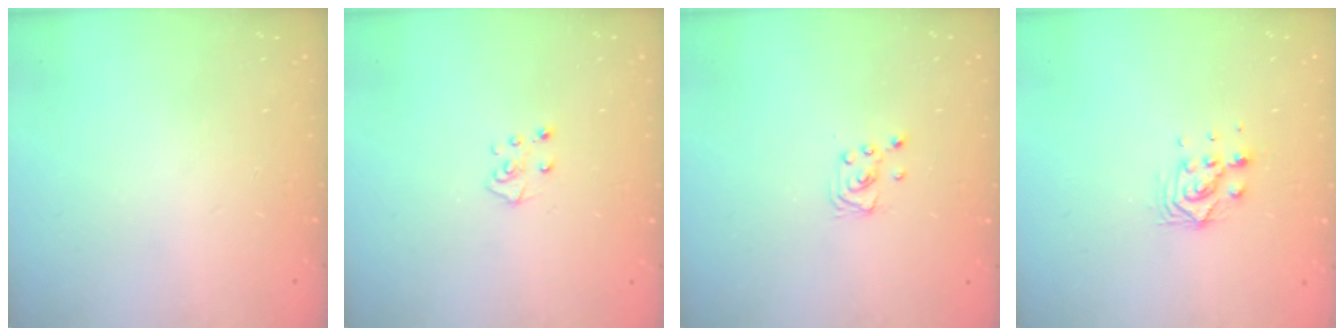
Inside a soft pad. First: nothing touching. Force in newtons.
{"total": 5.1, "press": 5.1, "slide": 0.4}
{"total": 2.3, "press": 2.3, "slide": 0.2}
{"total": 7.0, "press": 7.0, "slide": 0.5}